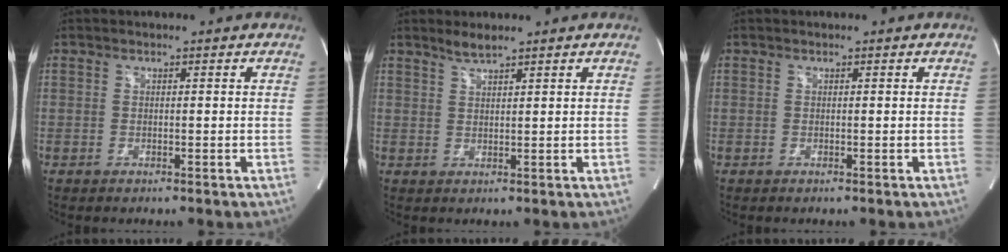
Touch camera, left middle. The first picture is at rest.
{"total": 2.1, "force": [1.8, -0.1, 0.9], "torque": [-0.024, 0.001, 0.039]}
{"total": 0.0}